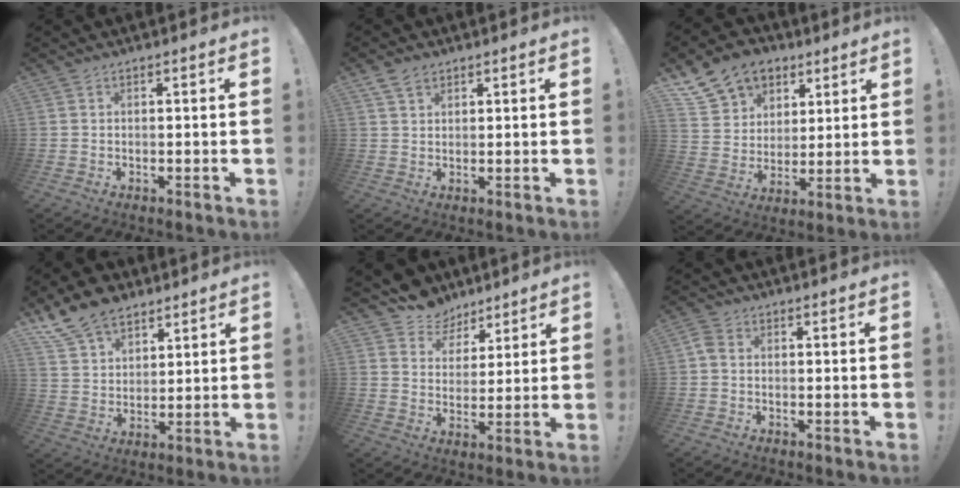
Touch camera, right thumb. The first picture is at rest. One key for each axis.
{"total": 4.0, "fx": 2.6, "fy": 2.6, "fz": 1.7, "tx": -0.027, "ty": -0.007, "tz": 0.047}
{"total": 14.7, "fx": 8.5, "fy": 10.9, "fz": 5.0, "tx": -0.082, "ty": -0.047, "tz": 0.172}
{"total": 12.7, "fx": 9.3, "fy": 7.4, "fz": 4.4, "tx": -0.085, "ty": -0.054, "tz": 0.181}
{"total": 7.9, "fx": 5.7, "fy": 5.5, "fz": 0.7, "tx": -0.017, "ty": -0.045, "tz": 0.115}
{"total": 2.6, "fx": -0.2, "fy": 2.0, "fz": 1.7, "tx": -0.030, "ty": 0.010, "tz": -0.002}